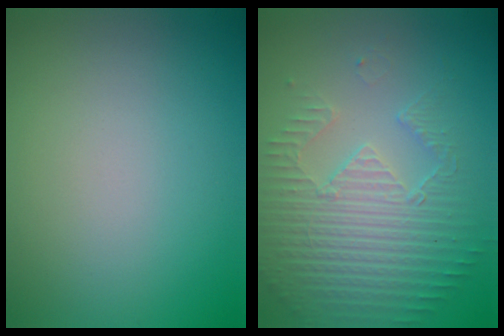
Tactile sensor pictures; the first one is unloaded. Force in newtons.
{"total": 3.8, "press": 3.6, "slide": 1.2}